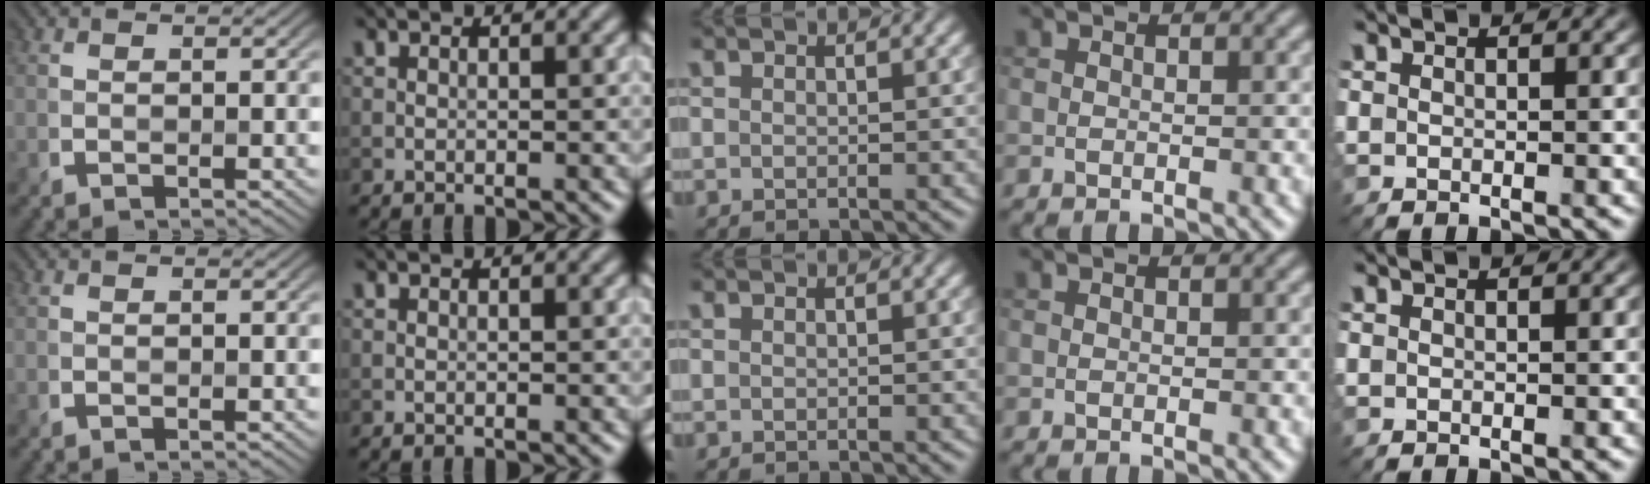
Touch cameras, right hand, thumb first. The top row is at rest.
{}